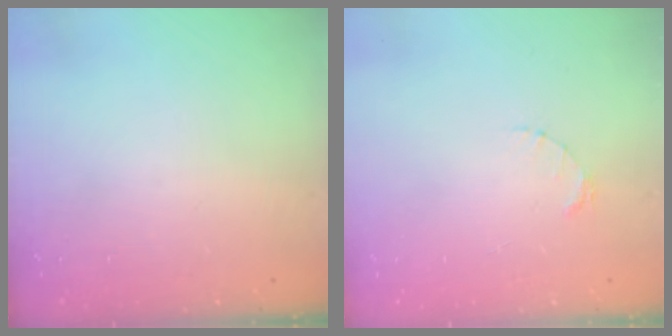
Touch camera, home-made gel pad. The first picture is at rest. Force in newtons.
{"total": 1.6, "press": 1.5, "slide": 0.3}